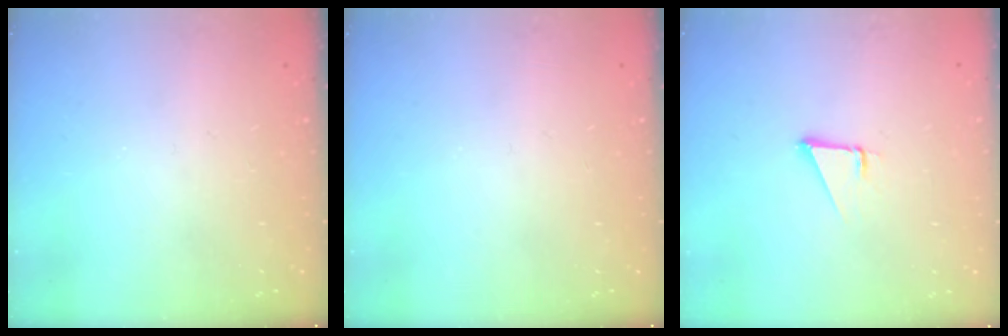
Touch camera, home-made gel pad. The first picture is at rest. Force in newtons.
{"total": 0.0}
{"total": 1.9, "press": 1.9, "slide": 0.0}